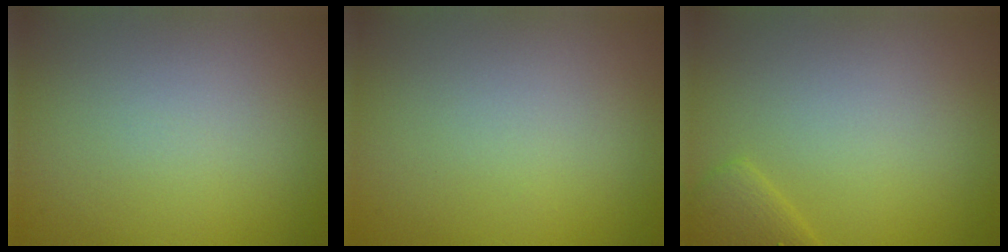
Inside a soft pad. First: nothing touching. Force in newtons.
{"total": 0.0}
{"total": 1.8, "press": 1.8, "slide": 0.1}